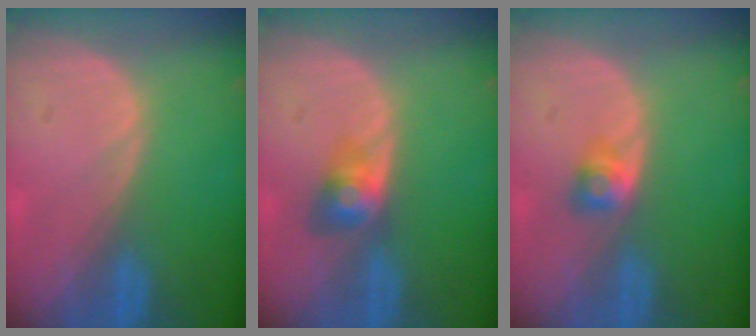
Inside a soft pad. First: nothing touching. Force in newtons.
{"total": 3.4, "press": 3.4, "slide": 0.2}
{"total": 2.7, "press": 2.4, "slide": 1.1}